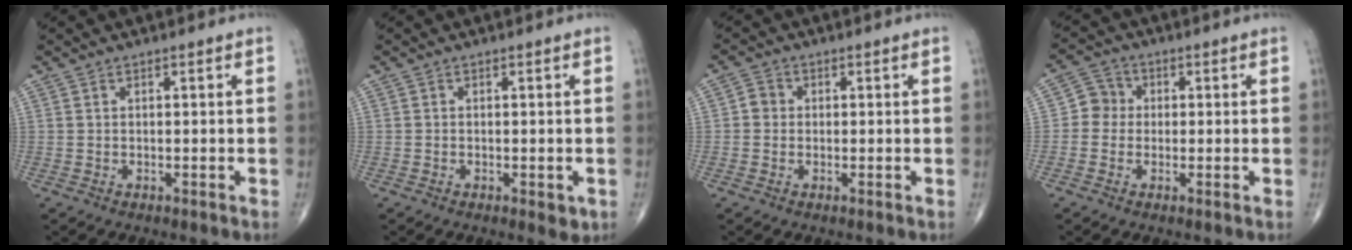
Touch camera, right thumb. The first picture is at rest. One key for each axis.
{"total": 2.2, "fx": -0.7, "fy": 1.0, "fz": 1.8, "tx": -0.018, "ty": -0.002, "tz": -0.008}
{"total": 2.4, "fx": -0.1, "fy": 2.2, "fz": 0.9, "tx": -0.003, "ty": 0.006, "tz": -0.007}
{"total": 4.4, "fx": -0.2, "fy": 4.1, "fz": 1.4, "tx": 0.000, "ty": 0.012, "tz": -0.016}